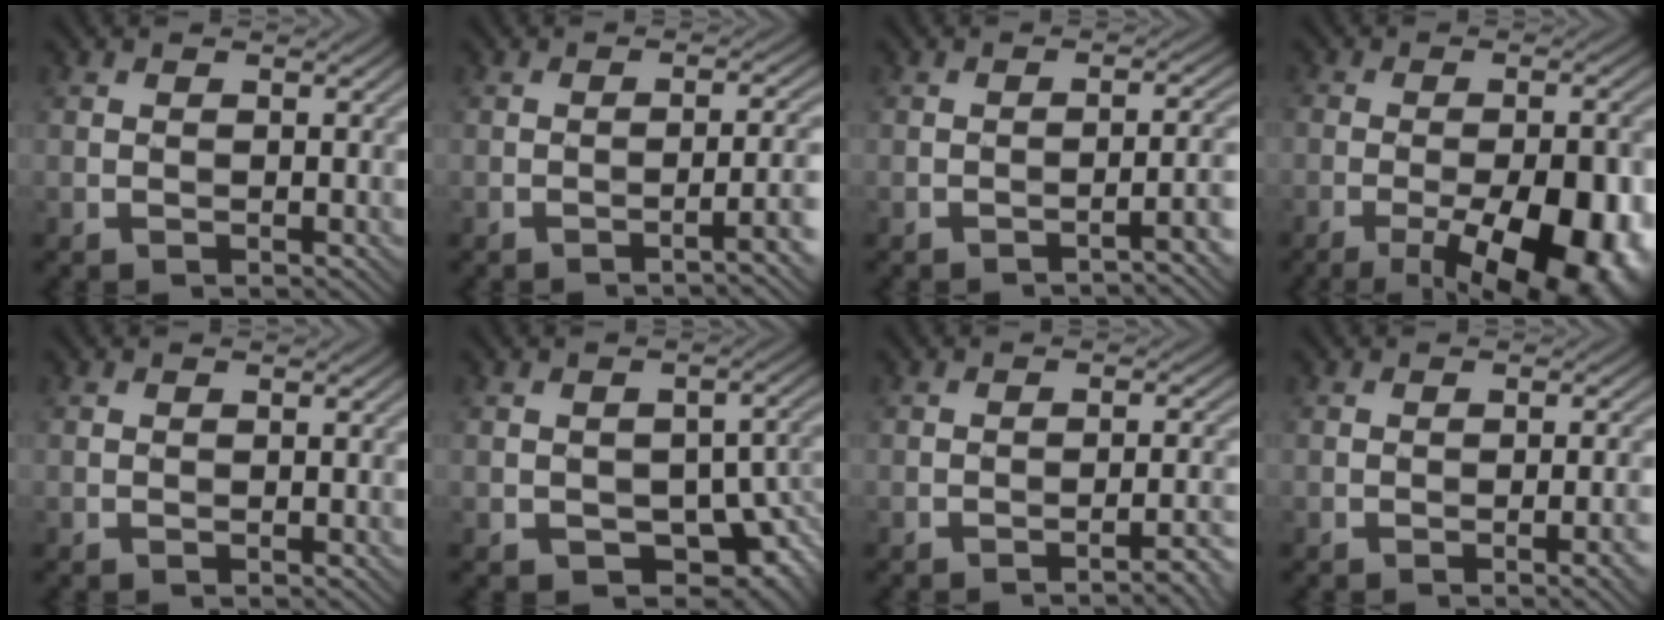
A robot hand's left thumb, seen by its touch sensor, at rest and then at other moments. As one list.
[{"total": 4.8, "force": [-2.1, 0.8, 4.2], "torque": [-0.048, 0.015, -0.040]}, {"total": 4.0, "force": [-2.2, 0.6, 3.2], "torque": [-0.032, 0.019, -0.046]}, {"total": 15.8, "force": [-7.0, 6.4, 12.7], "torque": [-0.150, 0.006, -0.093]}, {"total": 0.0}, {"total": 9.2, "force": [-3.5, 5.5, 6.5], "torque": [-0.089, -0.020, -0.044]}, {"total": 4.1, "force": [-2.5, 0.6, 3.2], "torque": [-0.038, 0.017, -0.044]}, {"total": 3.7, "force": [-1.2, 0.8, 3.4], "torque": [-0.044, 0.005, -0.017]}]